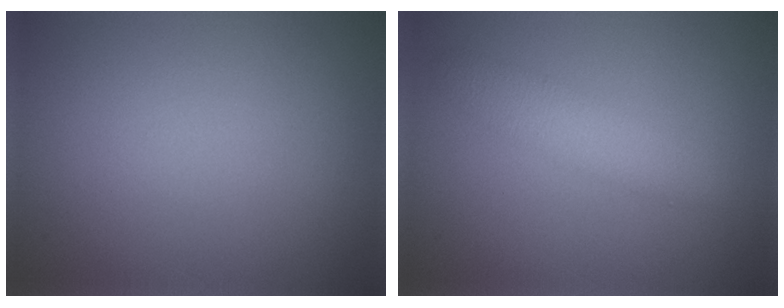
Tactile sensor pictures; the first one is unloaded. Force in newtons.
{"total": 2.6, "press": 2.6, "slide": 0.1}